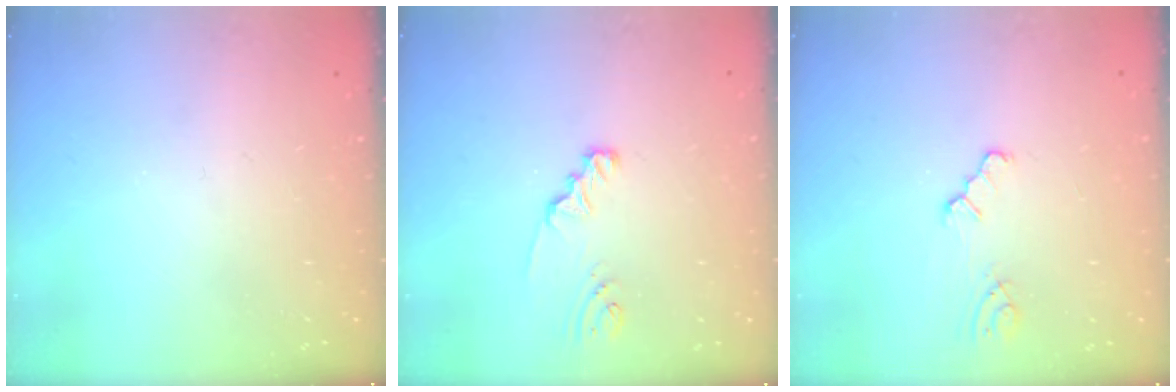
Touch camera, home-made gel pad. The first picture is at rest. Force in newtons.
{"total": 2.1, "press": 2.1, "slide": 0.2}
{"total": 1.6, "press": 1.6, "slide": 0.2}